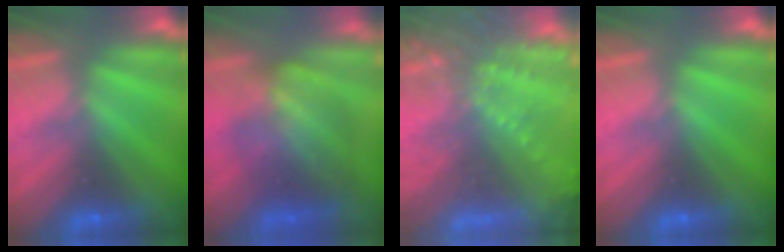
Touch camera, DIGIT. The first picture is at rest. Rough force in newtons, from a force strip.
{"total": 7.0}
{"total": 6.7}
{"total": 0.0}